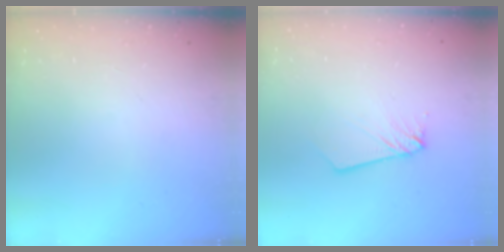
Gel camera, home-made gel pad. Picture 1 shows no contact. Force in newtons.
{"total": 2.6, "press": 2.6, "slide": 0.2}